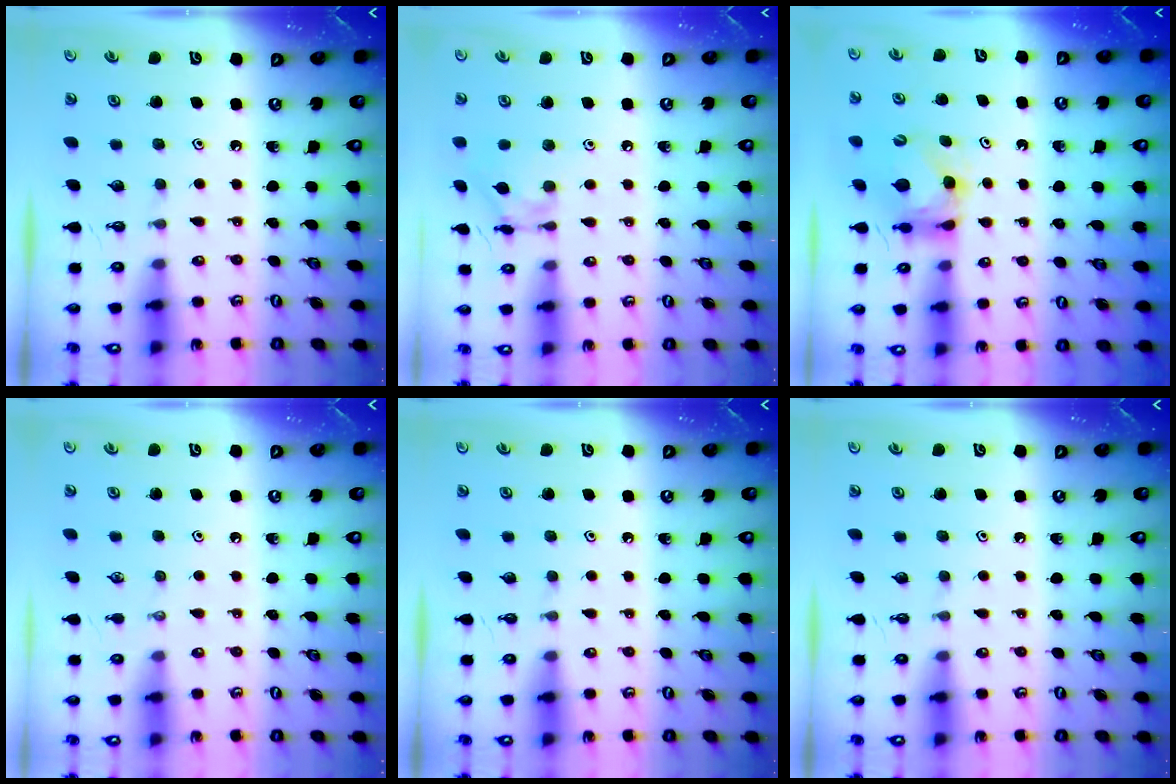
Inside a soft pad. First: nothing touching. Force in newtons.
{"total": 10.8, "press": 10.8, "slide": 0.9}
{"total": 6.5, "press": 6.5, "slide": 0.6}
{"total": 0.0}
{"total": 0.0}
{"total": 0.0}